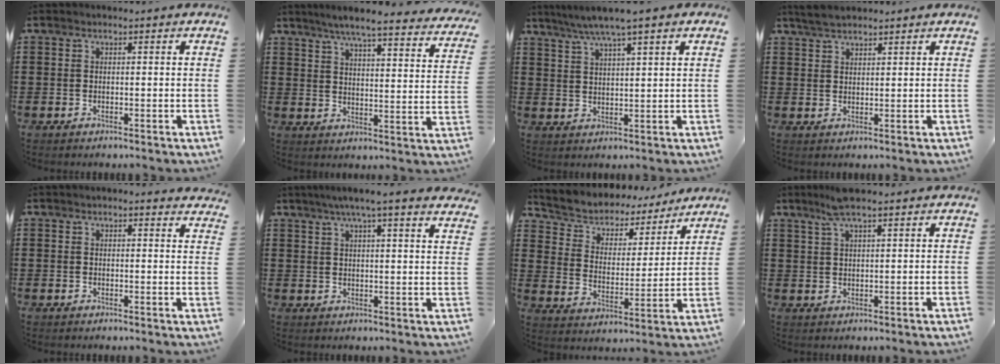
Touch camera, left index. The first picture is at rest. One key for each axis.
{"total": 5.9, "fx": 5.2, "fy": -0.2, "fz": 2.8, "tx": -0.074, "ty": -0.032, "tz": 0.086}
{"total": 5.5, "fx": 4.1, "fy": 0.2, "fz": 3.6, "tx": -0.079, "ty": -0.007, "tz": 0.072}
{"total": 2.9, "fx": 2.5, "fy": 0.7, "fz": 1.1, "tx": -0.029, "ty": 0.005, "tz": 0.048}
{"total": 1.4, "fx": 1.2, "fy": 0.5, "fz": 0.2, "tx": -0.006, "ty": 0.002, "tz": 0.024}
{"total": 5.1, "fx": 4.1, "fy": -0.3, "fz": 3.0, "tx": -0.069, "ty": -0.008, "tz": 0.070}
{"total": 4.6, "fx": 4.3, "fy": 1.7, "fz": -0.1, "tx": -0.030, "ty": -0.035, "tz": 0.069}
{"total": 4.5, "fx": 3.2, "fy": 0.5, "fz": 3.1, "tx": -0.068, "ty": 0.001, "tz": 0.058}